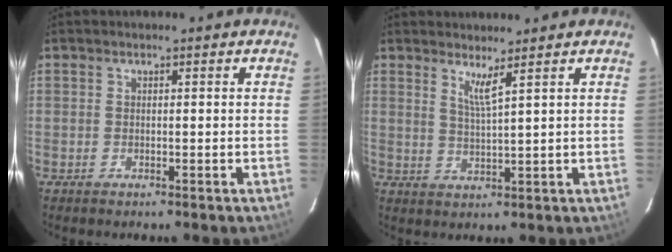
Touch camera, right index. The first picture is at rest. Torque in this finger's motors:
{"motor_torque": [-0.01, 0.21, 0.08, 0.05]}